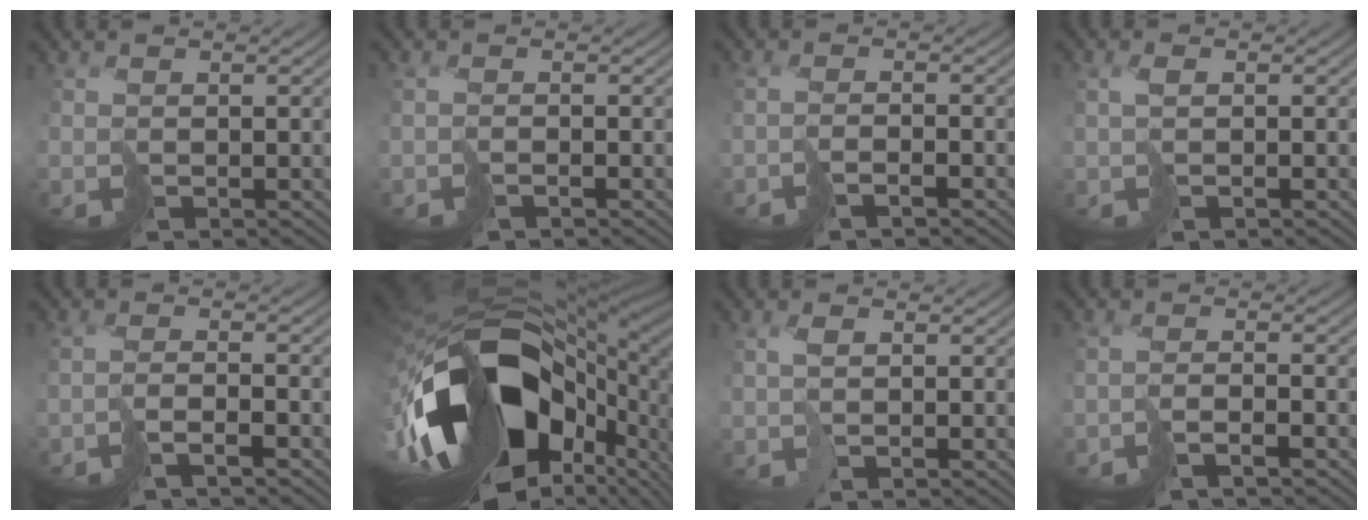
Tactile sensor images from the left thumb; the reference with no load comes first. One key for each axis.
{"total": 1.5, "fx": -0.9, "fy": 0.3, "fz": 1.1, "tx": -0.027, "ty": 0.000, "tz": -0.023}
{"total": 2.7, "fx": -1.8, "fy": 0.4, "fz": 2.0, "tx": -0.044, "ty": 0.000, "tz": -0.044}
{"total": 1.5, "fx": 0.1, "fy": 0.4, "fz": 1.4, "tx": -0.029, "ty": 0.005, "tz": 0.001}
{"total": 4.0, "fx": -2.8, "fy": 0.6, "fz": 2.8, "tx": -0.058, "ty": 0.000, "tz": -0.060}
{"total": 20.9, "fx": -5.9, "fy": 11.4, "fz": 16.5, "tx": -0.345, "ty": -0.066, "tz": -0.069}
{"total": 1.9, "fx": 0.0, "fy": 0.7, "fz": 1.7, "tx": -0.036, "ty": 0.004, "tz": -0.002}
{"total": 3.5, "fx": -2.4, "fy": 0.5, "fz": 2.5, "tx": -0.053, "ty": 0.000, "tz": -0.053}